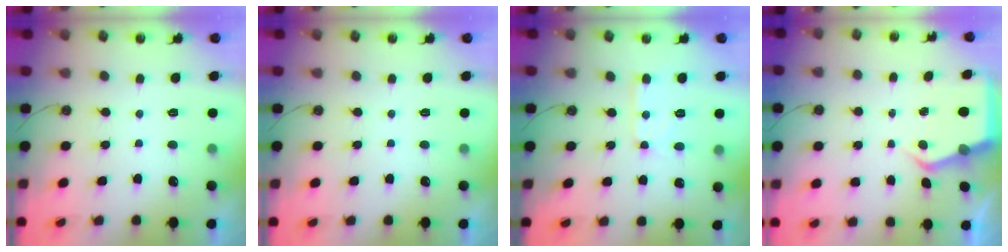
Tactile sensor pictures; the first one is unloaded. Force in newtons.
{"total": 0.0}
{"total": 9.1, "press": 9.0, "slide": 1.0}
{"total": 4.7, "press": 4.7, "slide": 0.5}